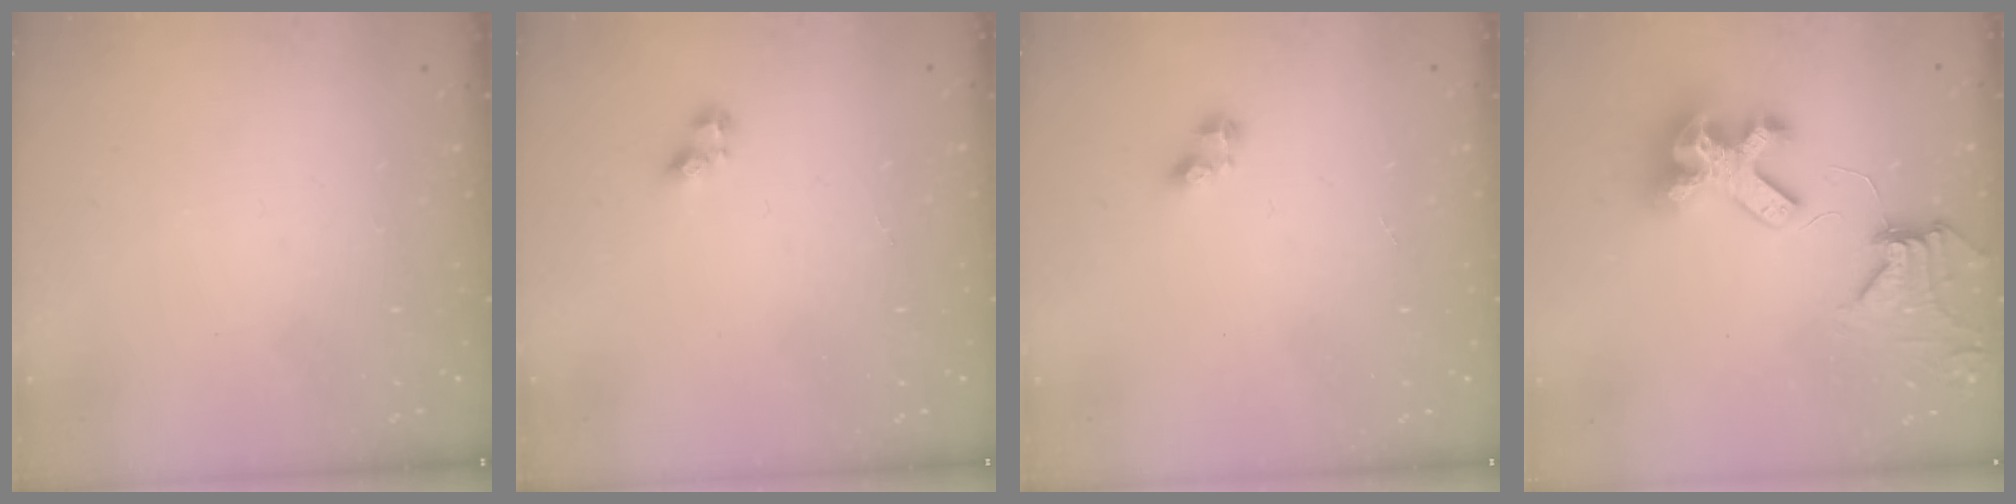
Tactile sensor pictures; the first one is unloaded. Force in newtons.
{"total": 3.6, "press": 3.6, "slide": 0.7}
{"total": 2.1, "press": 2.1, "slide": 0.3}
{"total": 12.3, "press": 12.2, "slide": 1.5}